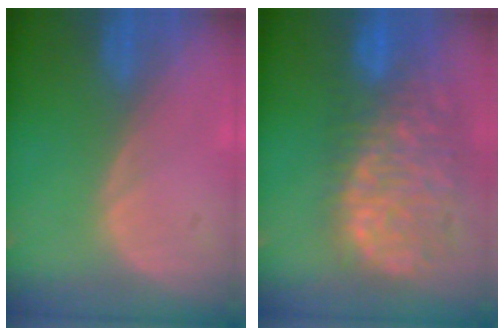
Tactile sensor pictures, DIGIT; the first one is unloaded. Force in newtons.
{"total": 13.1, "press": 10.9, "slide": 7.3}